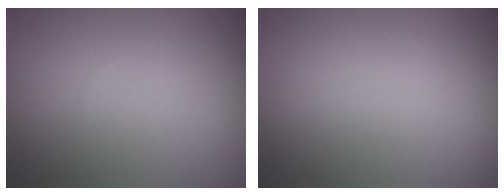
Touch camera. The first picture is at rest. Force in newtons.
{"total": 0.0}